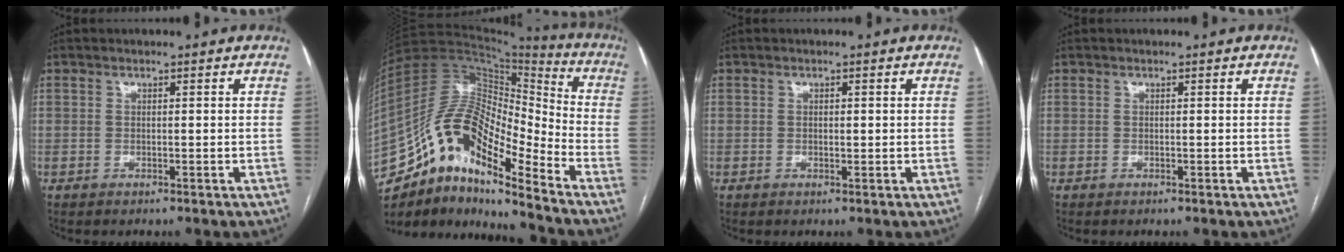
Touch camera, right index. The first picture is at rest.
{"total": 18.6, "force": [-12.5, 4.9, 12.9], "torque": [-0.244, 0.037, -0.219]}
{"total": 0.8, "force": [0.0, 0.4, 0.7], "torque": [-0.013, 0.000, 0.002]}
{"total": 0.0}